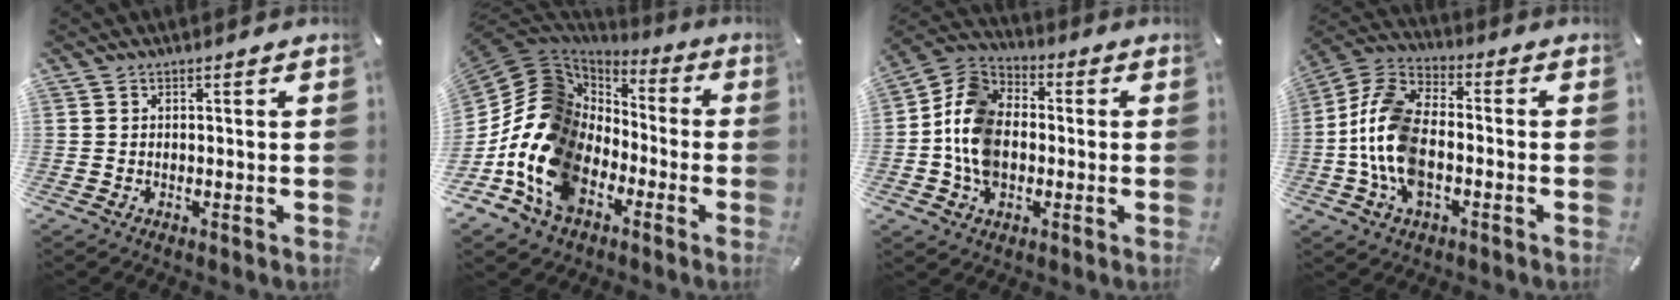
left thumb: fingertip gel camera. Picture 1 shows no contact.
{"total": 17.2, "force": [-6.2, 13.8, 8.1], "torque": [-0.197, 0.016, -0.111]}
{"total": 11.4, "force": [-2.9, 9.0, 6.5], "torque": [-0.155, 0.029, -0.056]}
{"total": 13.4, "force": [-3.5, 8.2, 10.0], "torque": [-0.229, 0.007, -0.065]}